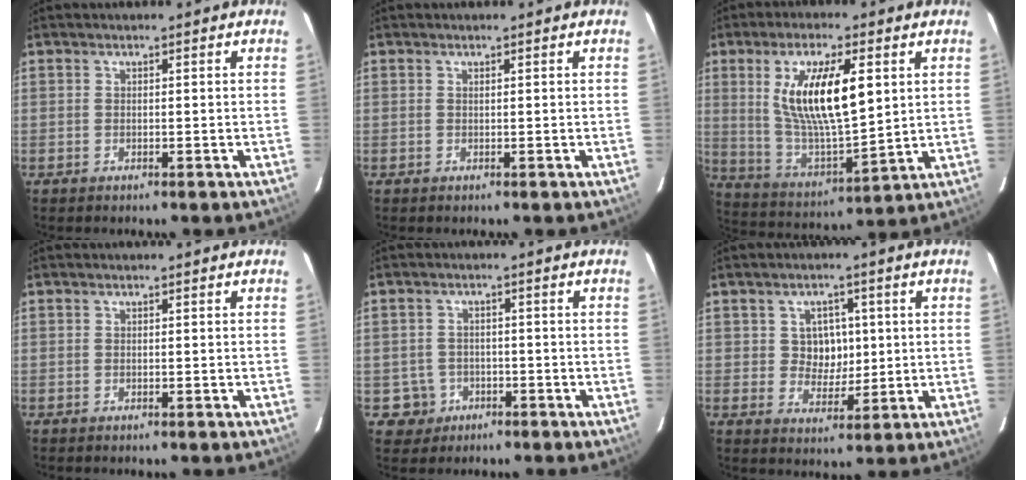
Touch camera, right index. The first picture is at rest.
{"total": 0.0}
{"total": 16.7, "force": [4.6, 5.5, 15.0], "torque": [-0.278, -0.004, 0.096]}
{"total": 0.0}
{"total": 4.8, "force": [-1.8, 4.5, 0.1], "torque": [-0.012, 0.020, -0.024]}
{"total": 5.6, "force": [0.9, 5.0, 2.4], "torque": [-0.039, 0.010, 0.021]}